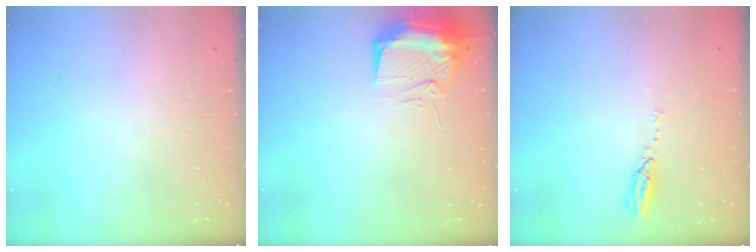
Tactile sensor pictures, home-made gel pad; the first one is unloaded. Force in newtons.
{"total": 11.0, "press": 11.0, "slide": 1.2}
{"total": 3.7, "press": 3.7, "slide": 0.2}